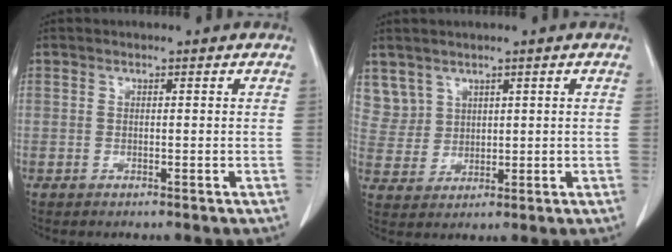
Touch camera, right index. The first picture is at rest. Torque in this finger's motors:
{"motor_torque": [-0.34, 0.40, -0.01, -0.01]}